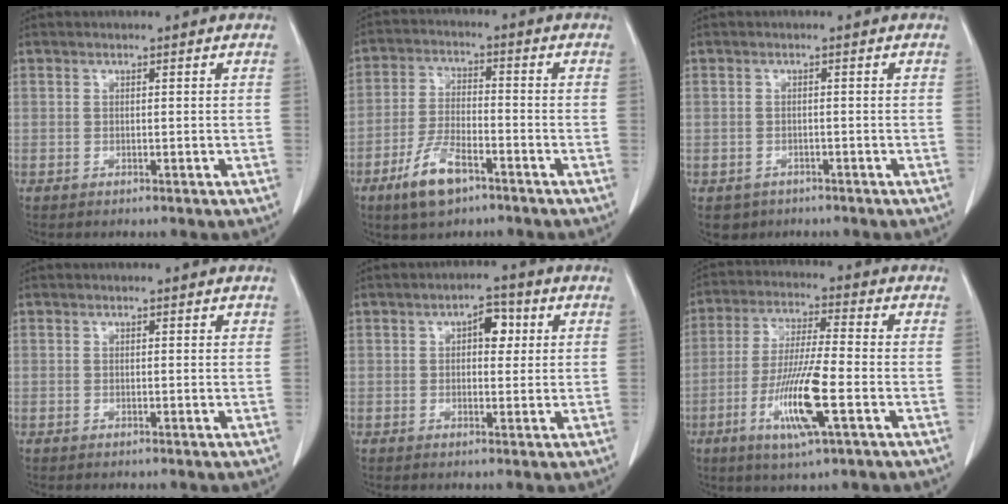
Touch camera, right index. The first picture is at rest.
{"total": 8.2, "force": [-5.0, 2.9, 5.8], "torque": [-0.123, -0.005, -0.092]}
{"total": 2.9, "force": [-1.9, 2.2, 0.3], "torque": [-0.005, 0.003, -0.027]}
{"total": 0.0}
{"total": 4.1, "force": [1.2, 2.1, 3.3], "torque": [-0.047, 0.013, 0.014]}
{"total": 11.7, "force": [-4.0, 0.5, 11.0], "torque": [-0.216, -0.018, -0.076]}